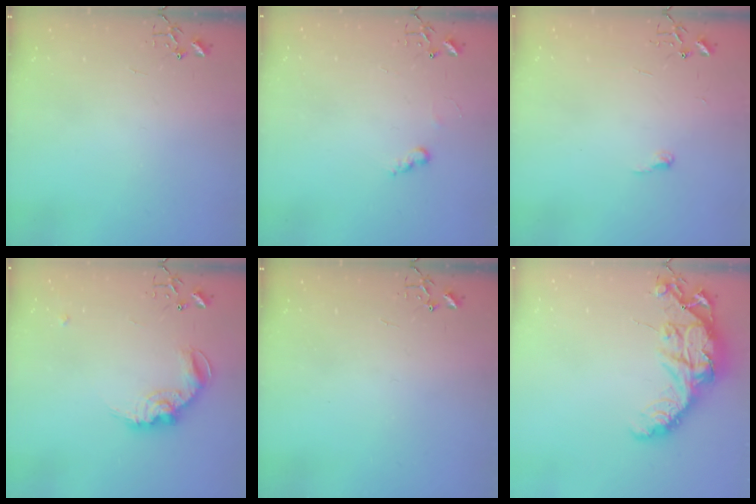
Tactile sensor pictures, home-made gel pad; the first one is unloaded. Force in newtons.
{"total": 5.0, "press": 5.0, "slide": 0.5}
{"total": 4.4, "press": 4.4, "slide": 0.4}
{"total": 12.7, "press": 12.7, "slide": 0.5}
{"total": 0.0}
{"total": 17.0, "press": 17.0, "slide": 1.3}